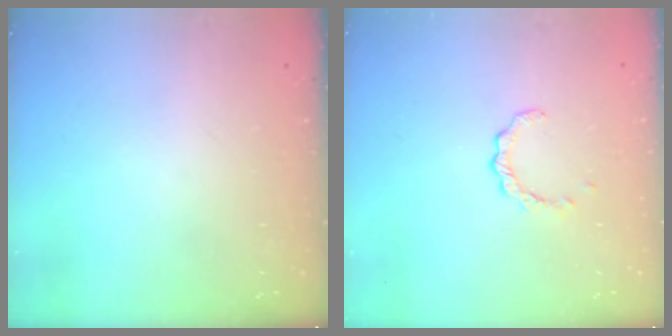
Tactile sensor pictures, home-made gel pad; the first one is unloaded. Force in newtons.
{"total": 2.9, "press": 2.9, "slide": 0.3}